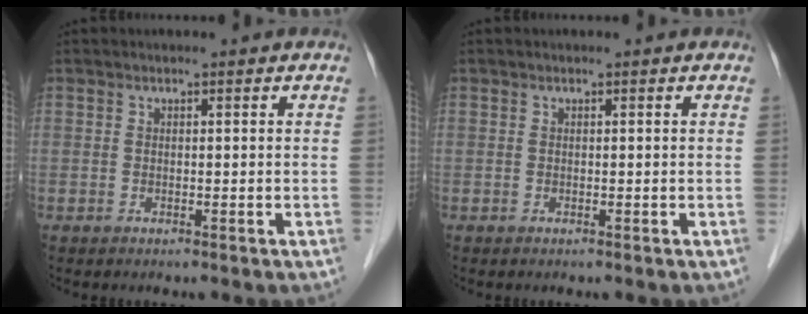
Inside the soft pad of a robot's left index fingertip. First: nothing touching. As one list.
[{"total": 0.0}]